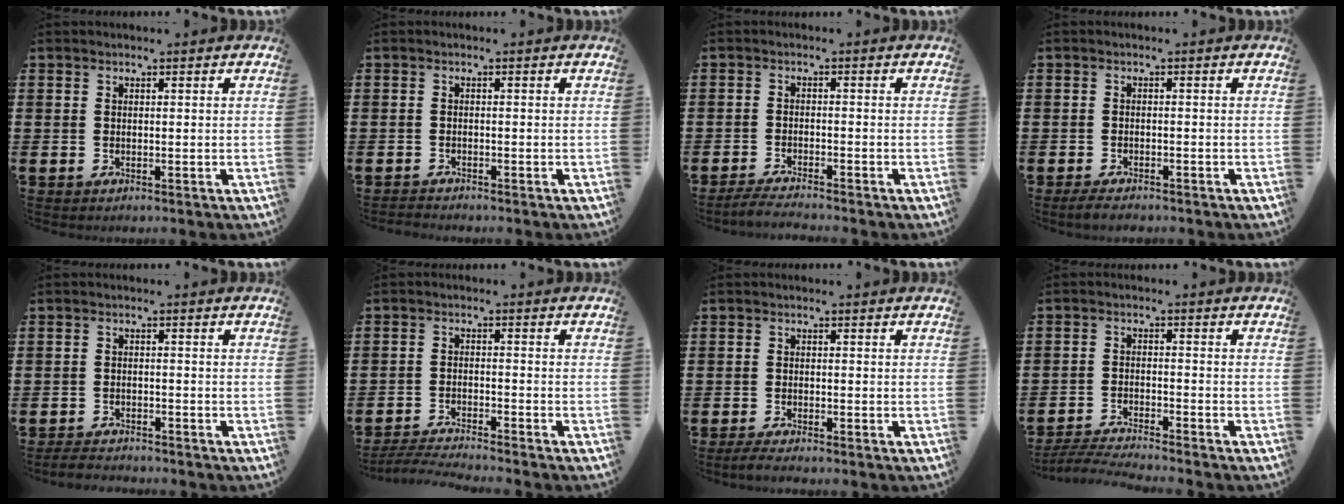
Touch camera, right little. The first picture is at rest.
{"total": 0.8, "force": [-0.8, 0.1, 0.0], "torque": [-0.002, -0.001, -0.017]}
{"total": 2.0, "force": [-1.9, -0.1, 0.7], "torque": [-0.011, 0.005, -0.037]}
{"total": 1.5, "force": [-1.3, 0.3, 0.7], "torque": [-0.014, 0.001, -0.026]}
{"total": 1.9, "force": [-1.9, 0.1, 0.1], "torque": [-0.006, 0.003, -0.040]}
{"total": 2.8, "force": [-2.7, -0.2, 0.5], "torque": [-0.008, 0.002, -0.056]}
{"total": 1.4, "force": [-1.1, 0.1, 0.9], "torque": [-0.015, -0.001, -0.022]}
{"total": 3.2, "force": [-3.2, -0.2, 0.7], "torque": [-0.010, -0.002, -0.064]}